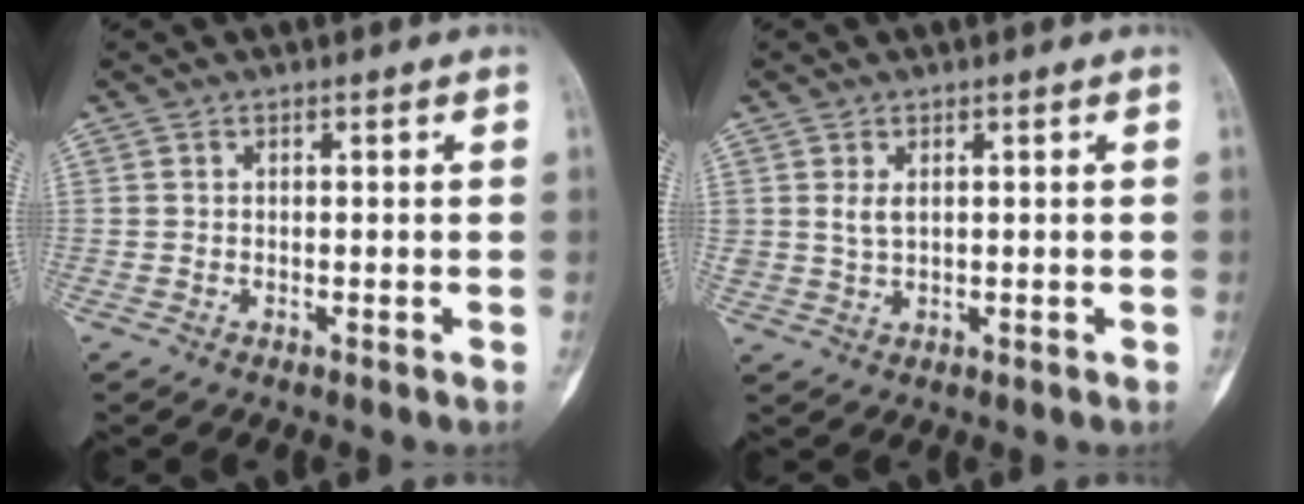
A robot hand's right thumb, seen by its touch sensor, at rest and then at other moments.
{"total": 2.1, "force": [0.6, 1.2, 1.7], "torque": [-0.032, -0.001, 0.015]}